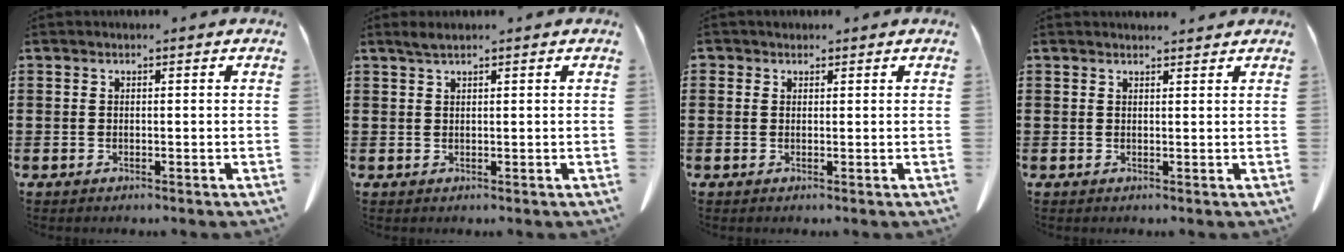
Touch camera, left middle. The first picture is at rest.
{"total": 1.3, "force": [1.0, 0.0, 0.8], "torque": [-0.018, -0.001, 0.019]}
{"total": 0.9, "force": [0.5, 0.7, 0.1], "torque": [-0.004, 0.003, 0.011]}
{"total": 1.2, "force": [1.2, 0.1, 0.2], "torque": [-0.007, 0.000, 0.023]}